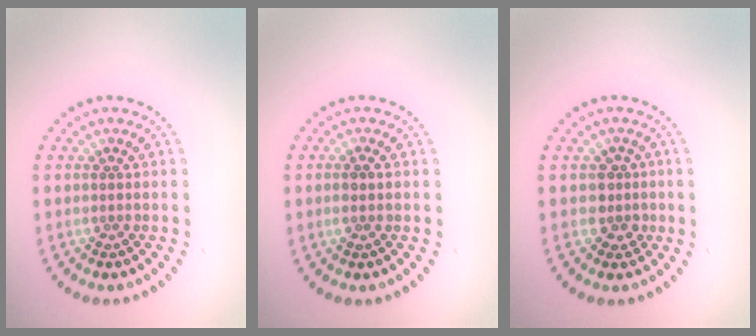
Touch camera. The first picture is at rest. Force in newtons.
{"total": 0.8, "press": 0.7, "slide": 0.4}
{"total": 1.8, "press": 1.5, "slide": 1.0}